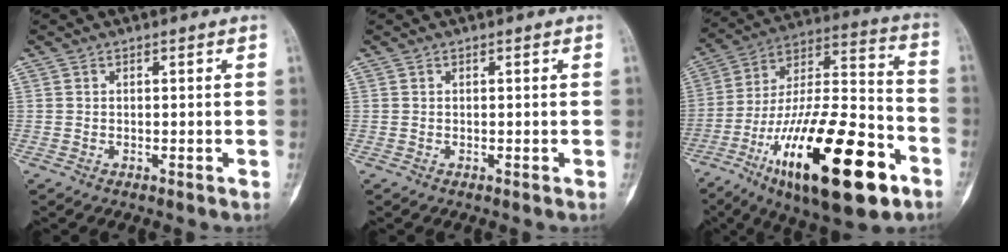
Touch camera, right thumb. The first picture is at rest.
{"total": 0.0}
{"total": 30.8, "force": [-14.1, 10.8, 25.2], "torque": [-0.421, 0.063, -0.226]}